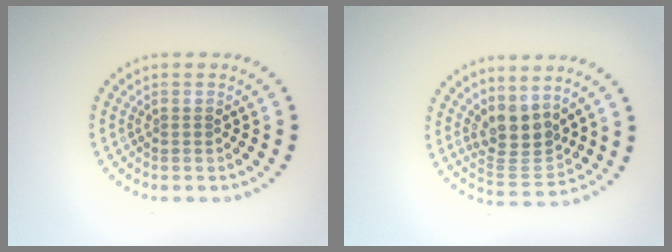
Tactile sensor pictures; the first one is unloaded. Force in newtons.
{"total": 4.0, "press": 3.4, "slide": 2.0}